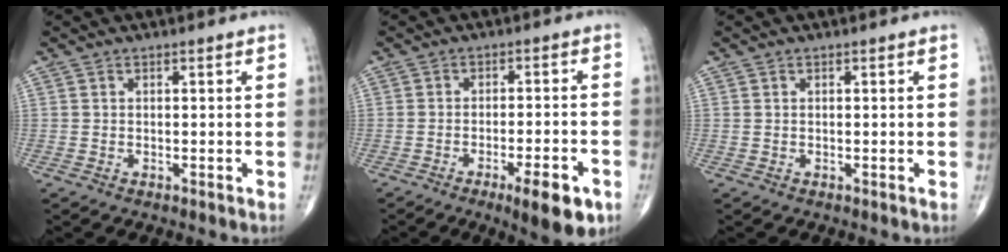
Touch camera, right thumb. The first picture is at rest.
{"total": 9.6, "force": [-4.9, 2.4, 7.9], "torque": [-0.106, 0.013, -0.063]}
{"total": 0.0}